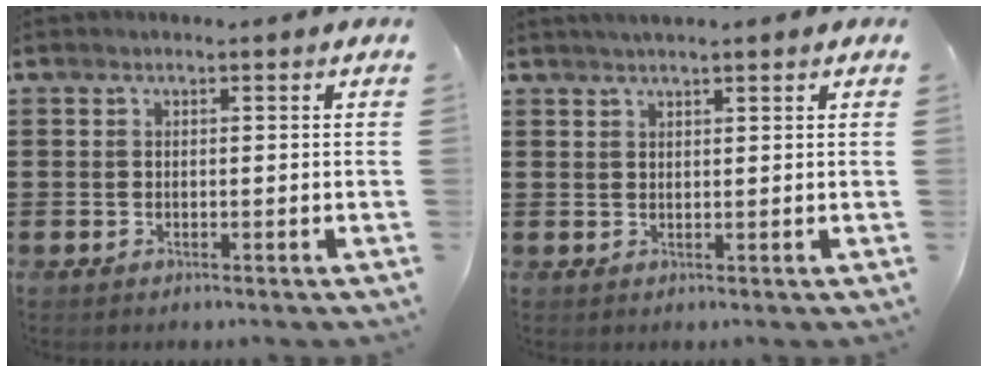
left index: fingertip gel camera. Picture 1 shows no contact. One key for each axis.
{"total": 1.4, "fx": 1.1, "fy": 0.0, "fz": 0.7, "tx": -0.015, "ty": 0.002, "tz": 0.020}